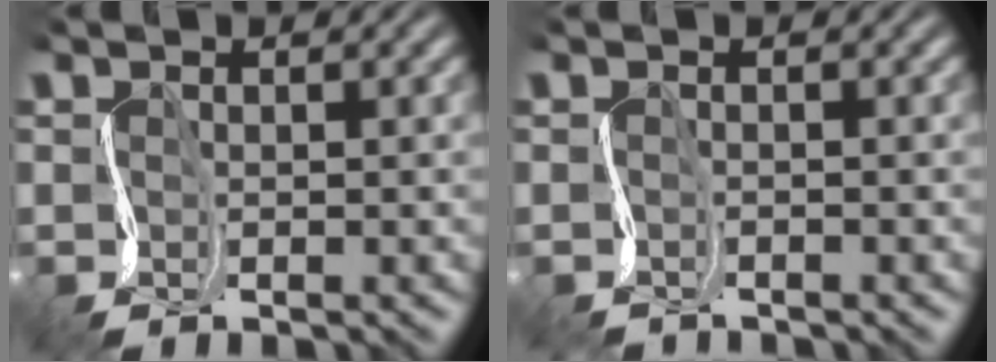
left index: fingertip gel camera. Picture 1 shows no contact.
{"total": 0.9, "force": [-0.6, -0.4, -0.5], "torque": [0.007, -0.003, -0.014]}